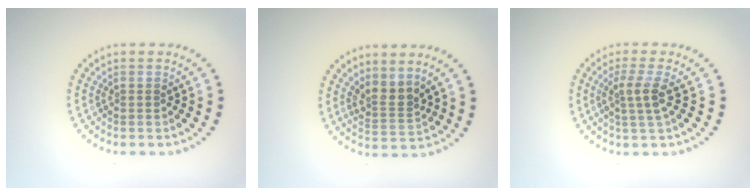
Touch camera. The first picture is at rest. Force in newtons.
{"total": 2.6, "press": 1.9, "slide": 1.8}
{"total": 2.5, "press": 1.9, "slide": 1.6}